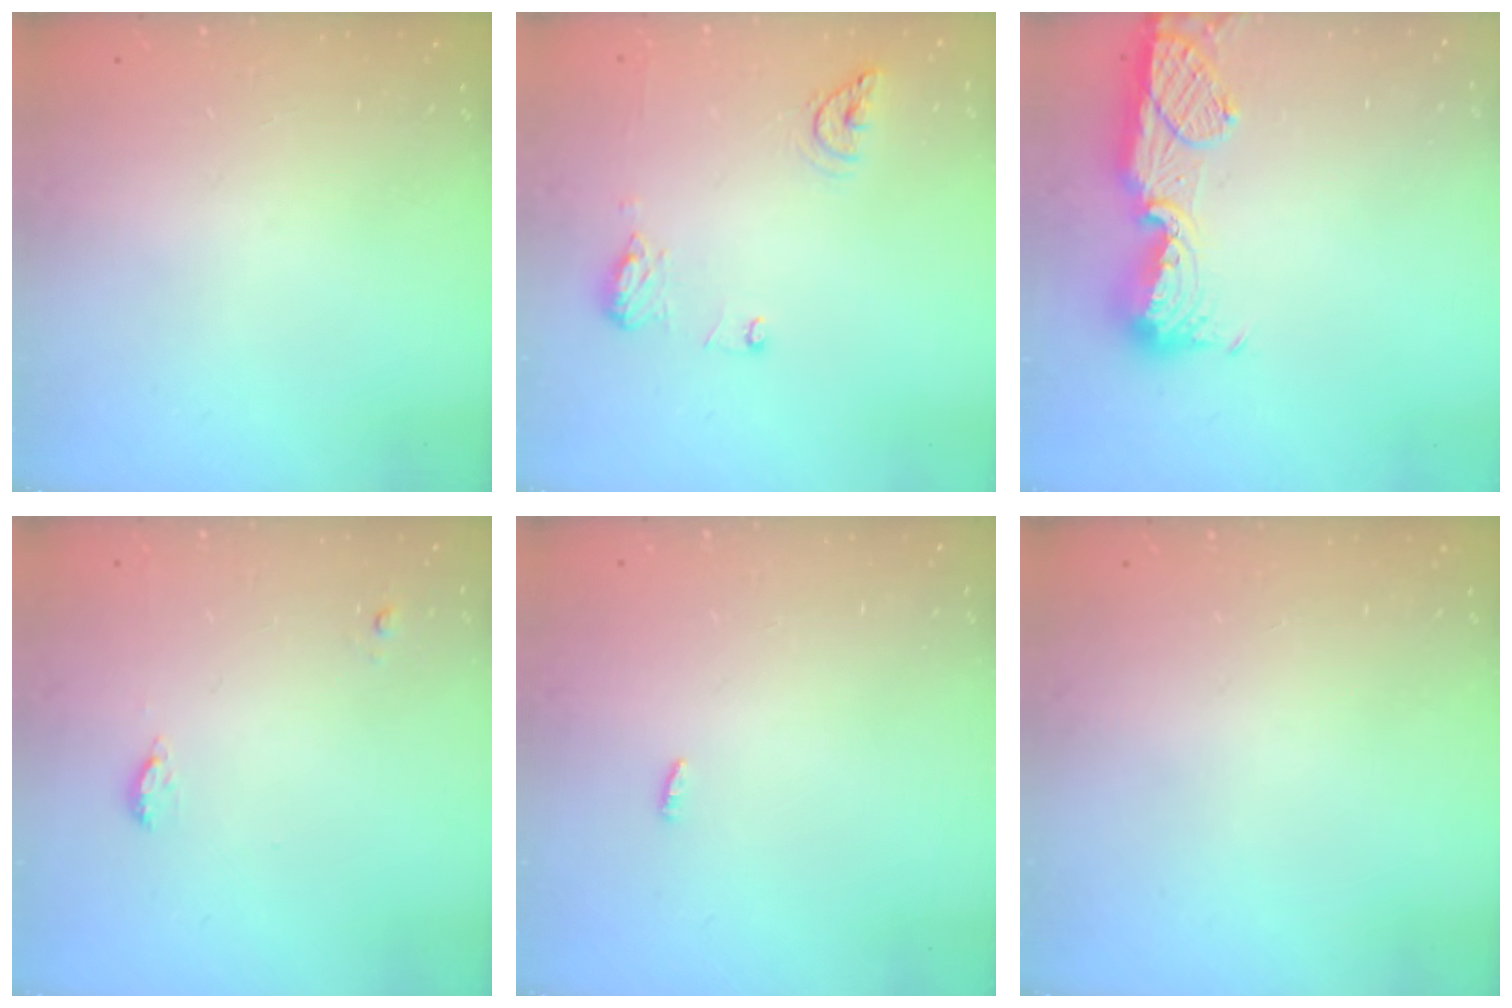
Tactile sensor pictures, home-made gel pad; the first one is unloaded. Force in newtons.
{"total": 12.8, "press": 10.6, "slide": 7.2}
{"total": 13.9, "press": 13.8, "slide": 1.2}
{"total": 5.3, "press": 5.0, "slide": 1.7}
{"total": 6.6, "press": 2.7, "slide": 6.1}
{"total": 0.0}